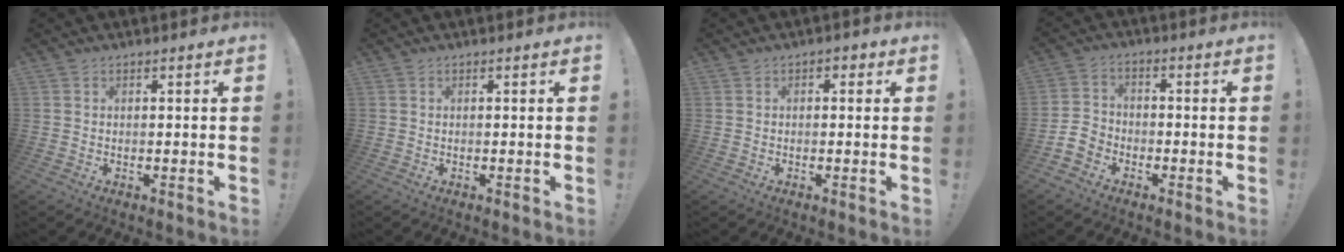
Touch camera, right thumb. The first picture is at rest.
{"total": 0.0}
{"total": 1.6, "force": [-0.7, 1.3, 0.7], "torque": [-0.005, 0.005, -0.016]}
{"total": 6.5, "force": [-4.3, 4.4, 1.8], "torque": [-0.037, 0.030, -0.080]}